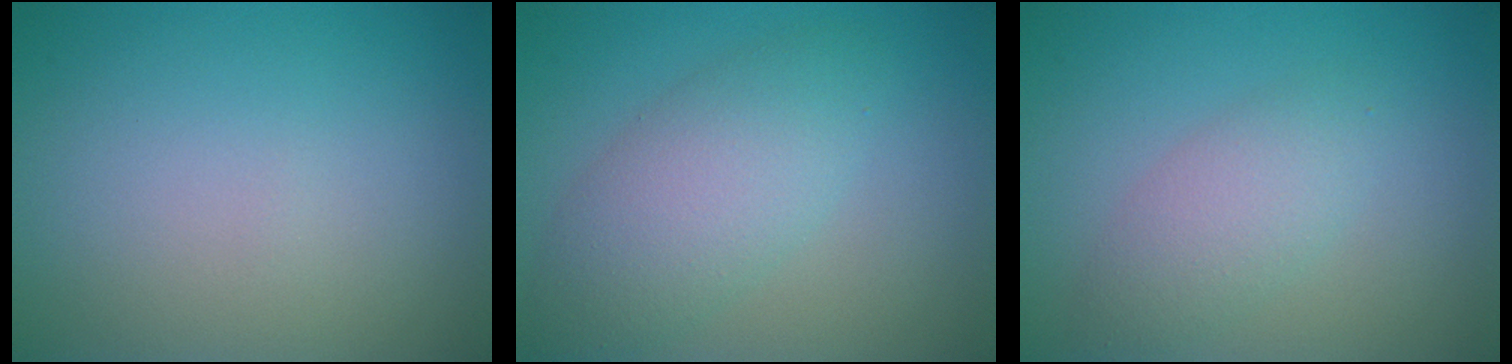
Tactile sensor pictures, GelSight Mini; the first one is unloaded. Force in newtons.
{"total": 5.0, "press": 5.0, "slide": 0.1}
{"total": 2.8, "press": 2.8, "slide": 0.2}